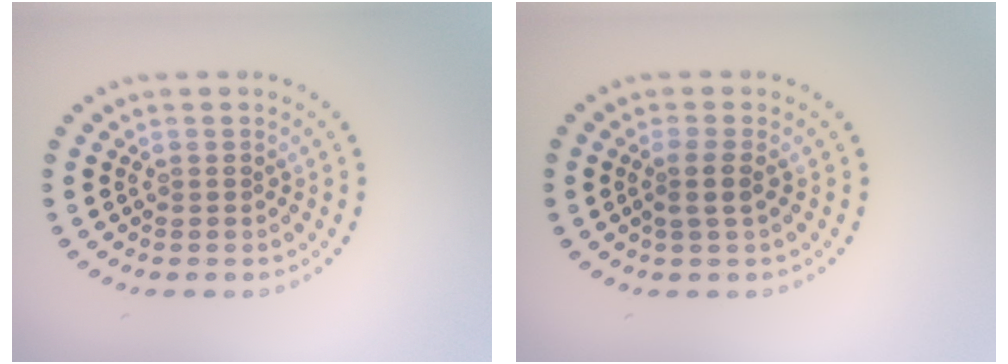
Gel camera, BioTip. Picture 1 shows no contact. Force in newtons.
{"total": 1.7, "press": 1.4, "slide": 0.9}